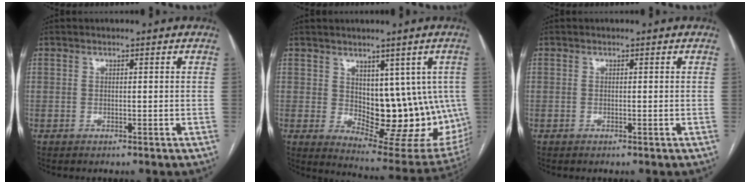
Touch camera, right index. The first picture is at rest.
{"total": 14.7, "force": [1.0, 8.0, 12.3], "torque": [-0.143, -0.003, 0.036]}
{"total": 0.0}